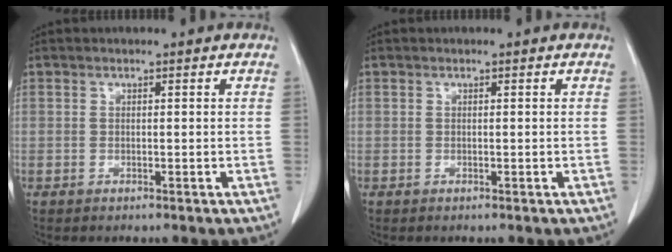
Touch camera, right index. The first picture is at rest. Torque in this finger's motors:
{"motor_torque": [0.02, -0.01, 0.01, 0.00]}